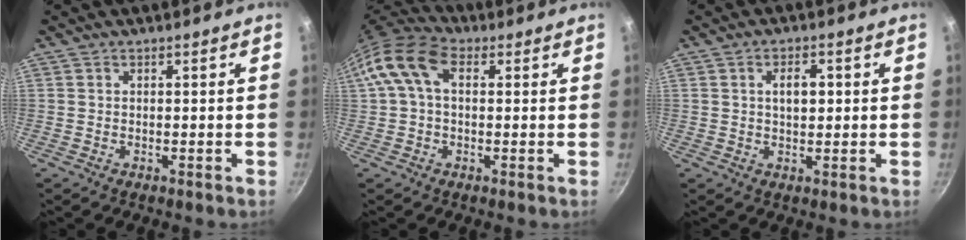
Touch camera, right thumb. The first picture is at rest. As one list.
[{"total": 10.8, "force": [2.6, 6.9, 8.0], "torque": [-0.147, 0.028, 0.030]}, {"total": 4.0, "force": [0.7, 2.2, 3.3], "torque": [-0.040, 0.005, 0.012]}]